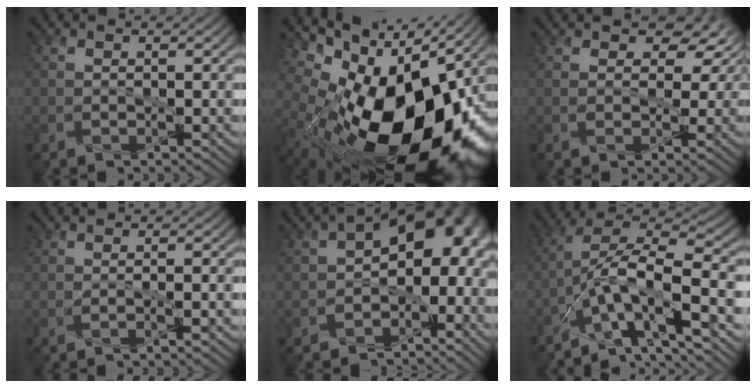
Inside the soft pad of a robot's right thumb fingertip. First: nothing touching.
{"total": 20.3, "force": [-1.4, 12.2, 16.2], "torque": [-0.300, -0.039, 0.005]}
{"total": 4.7, "force": [1.8, 3.2, 3.0], "torque": [-0.043, 0.000, 0.022]}
{"total": 0.8, "force": [-0.3, -0.2, 0.7], "torque": [-0.016, 0.001, -0.004]}
{"total": 12.2, "force": [-1.8, 7.9, 9.1], "torque": [-0.110, -0.001, -0.034]}
{"total": 11.5, "force": [-5.1, 3.8, 9.6], "torque": [-0.175, 0.009, -0.097]}